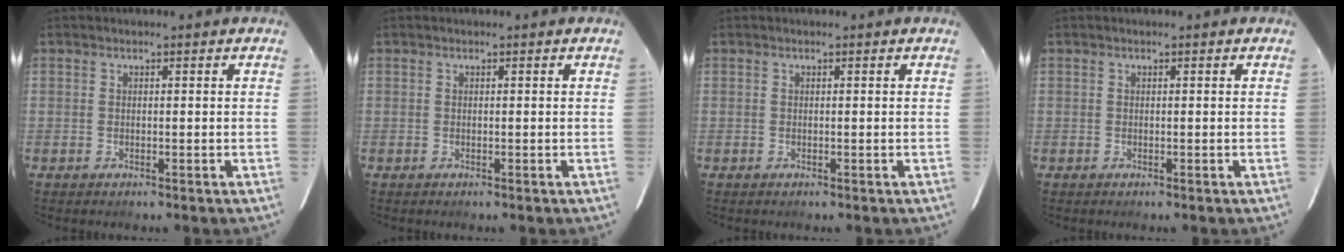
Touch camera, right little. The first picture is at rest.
{"total": 0.0}
{"total": 0.0}
{"total": 0.0}